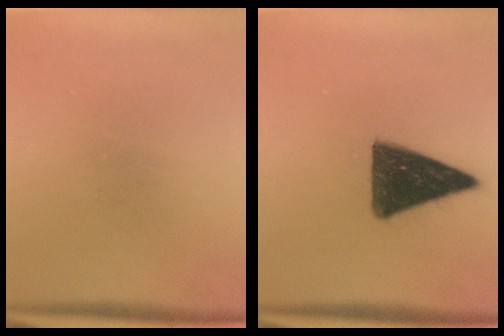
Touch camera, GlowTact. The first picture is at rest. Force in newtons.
{"total": 13.3}